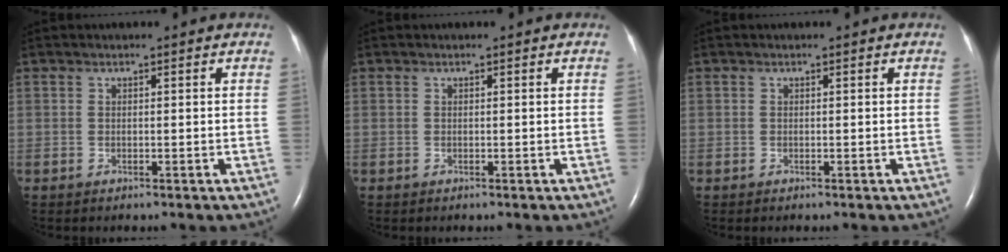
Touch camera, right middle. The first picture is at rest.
{"total": 0.0}
{"total": 0.0}